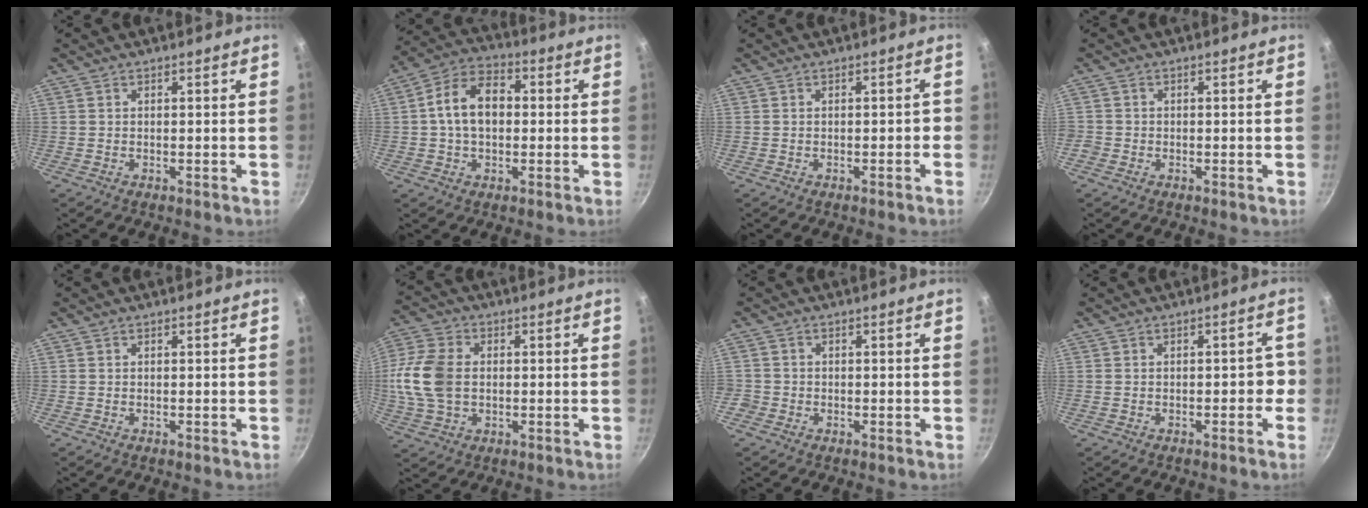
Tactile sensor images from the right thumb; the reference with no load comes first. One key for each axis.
{"total": 11.2, "fx": 0.5, "fy": 7.5, "fz": 8.3, "tx": -0.120, "ty": 0.029, "tz": -0.005}
{"total": 1.5, "fx": -0.6, "fy": 0.7, "fz": 1.2, "tx": -0.011, "ty": 0.013, "tz": -0.006}
{"total": 1.1, "fx": -0.6, "fy": 0.9, "fz": 0.2, "tx": -0.007, "ty": 0.001, "tz": -0.015}
{"total": 0.0}
{"total": 12.5, "fx": 0.1, "fy": 8.6, "fz": 9.1, "tx": -0.181, "ty": 0.013, "tz": -0.005}
{"total": 1.4, "fx": -0.8, "fy": 1.2, "fz": 0.2, "tx": -0.004, "ty": 0.003, "tz": -0.017}
{"total": 3.4, "fx": -1.0, "fy": 1.8, "fz": 2.7, "tx": -0.011, "ty": 0.025, "tz": -0.015}